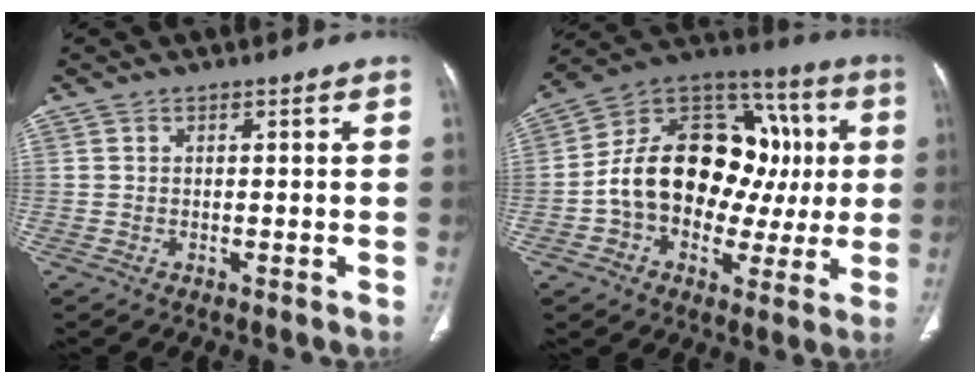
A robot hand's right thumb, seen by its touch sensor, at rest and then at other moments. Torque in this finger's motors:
{"motor_torque": [2.45, 2.56, 1.54, -0.79, 0.18]}